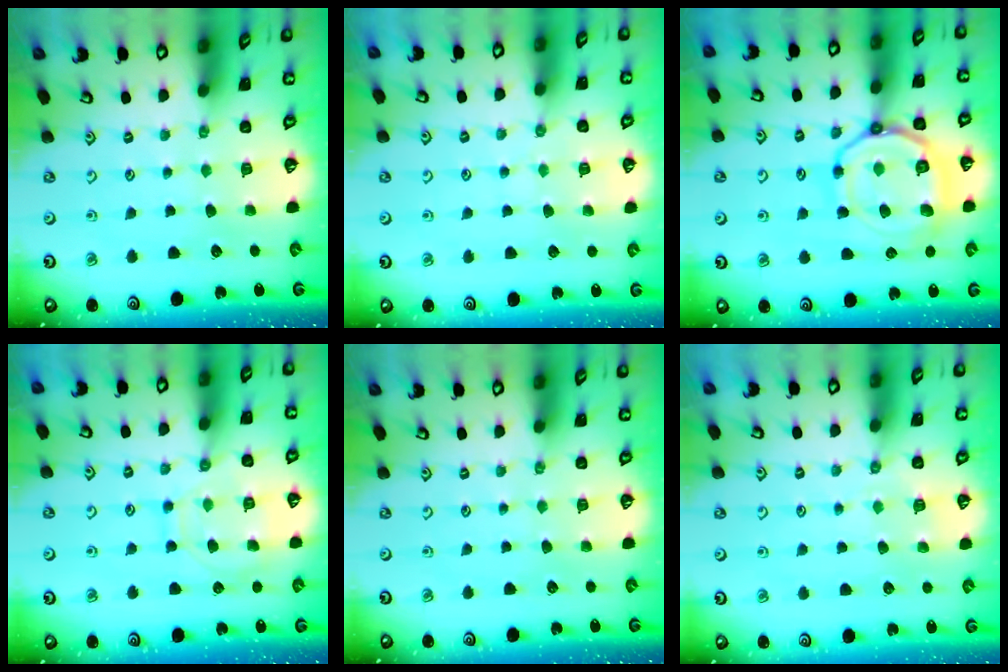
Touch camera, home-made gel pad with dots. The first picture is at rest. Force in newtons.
{"total": 2.9, "press": 2.9, "slide": 0.5}
{"total": 17.0, "press": 17.0, "slide": 1.6}
{"total": 10.1, "press": 10.0, "slide": 1.1}
{"total": 0.0}
{"total": 3.8, "press": 3.6, "slide": 0.9}